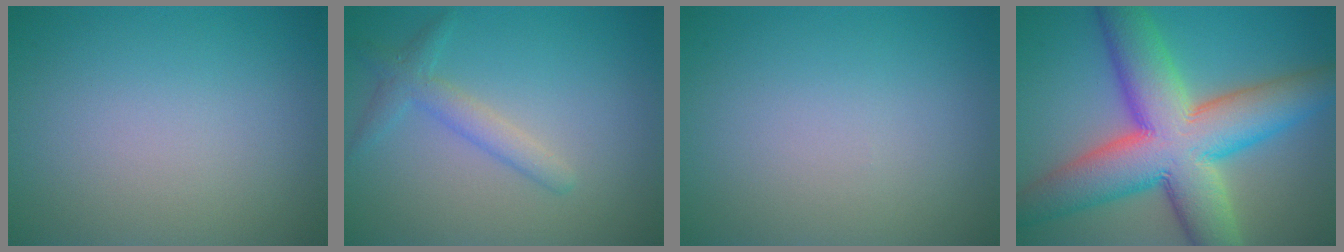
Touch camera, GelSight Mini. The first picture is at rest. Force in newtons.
{"total": 2.3, "press": 2.3, "slide": 0.1}
{"total": 0.0}
{"total": 13.3, "press": 13.2, "slide": 0.6}